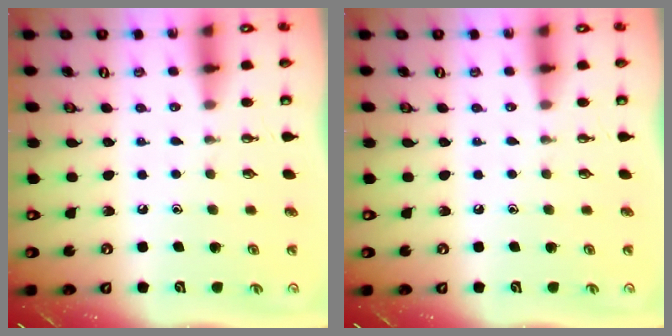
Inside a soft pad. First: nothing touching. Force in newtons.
{"total": 0.0}